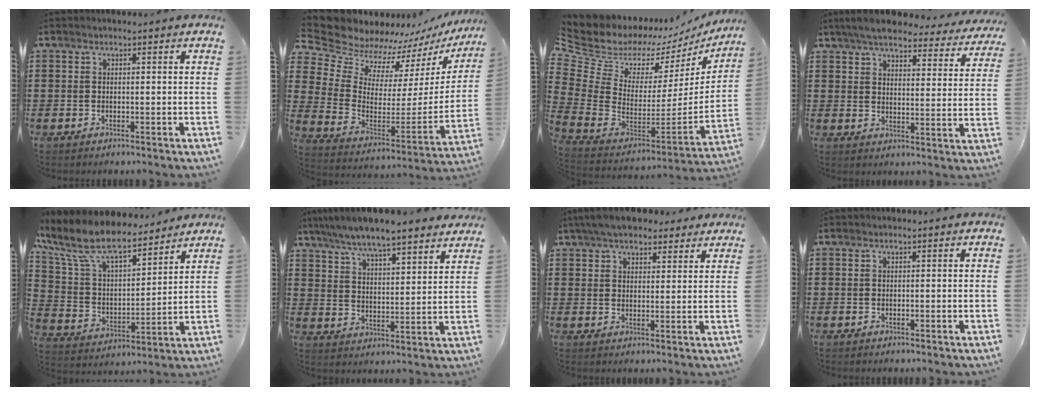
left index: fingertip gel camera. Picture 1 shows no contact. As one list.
[{"total": 8.5, "force": [7.8, 3.2, 0.4], "torque": [-0.065, -0.070, 0.141]}, {"total": 6.6, "force": [4.7, 4.1, 2.1], "torque": [-0.094, -0.052, 0.078]}, {"total": 5.6, "force": [5.2, 0.9, 2.0], "torque": [-0.063, -0.022, 0.089]}, {"total": 10.8, "force": [8.9, 3.2, 5.2], "torque": [-0.141, -0.047, 0.156]}, {"total": 5.8, "force": [5.6, 0.1, 1.7], "torque": [-0.058, -0.031, 0.095]}, {"total": 5.7, "force": [5.0, 1.8, 2.1], "torque": [-0.057, -0.002, 0.094]}, {"total": 0.0}]